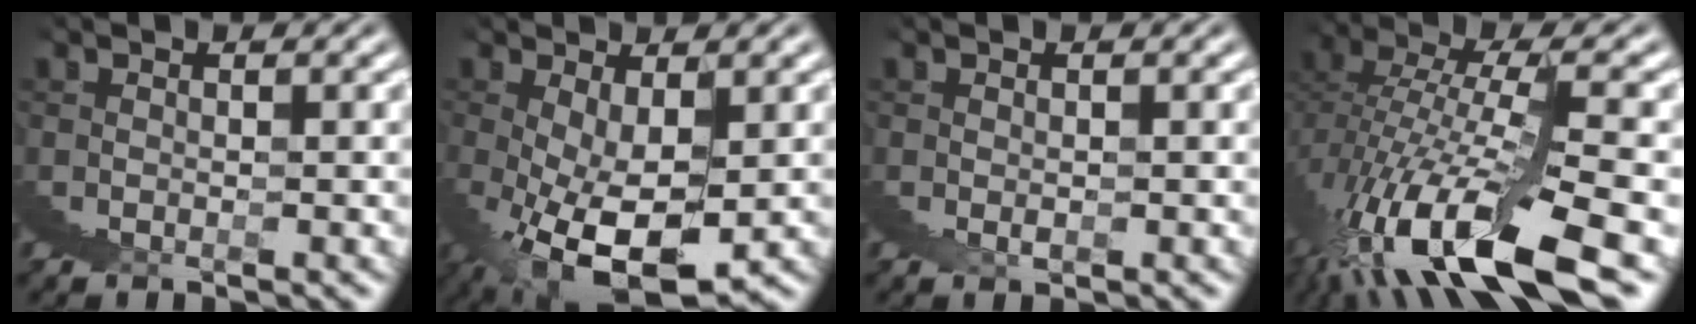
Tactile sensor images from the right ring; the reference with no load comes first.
{"total": 5.5, "force": [-0.9, 1.3, 5.3], "torque": [-0.062, -0.001, -0.007]}
{"total": 0.6, "force": [0.6, -0.1, 0.2], "torque": [0.007, 0.005, 0.007]}
{"total": 6.0, "force": [-2.0, 0.7, 5.6], "torque": [-0.092, 0.000, -0.027]}